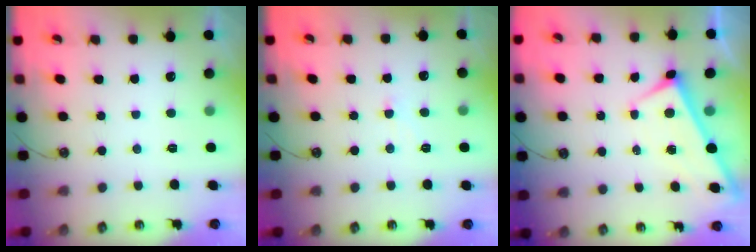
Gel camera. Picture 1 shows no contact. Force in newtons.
{"total": 1.5, "press": 1.4, "slide": 0.5}
{"total": 1.7, "press": 1.7, "slide": 0.1}